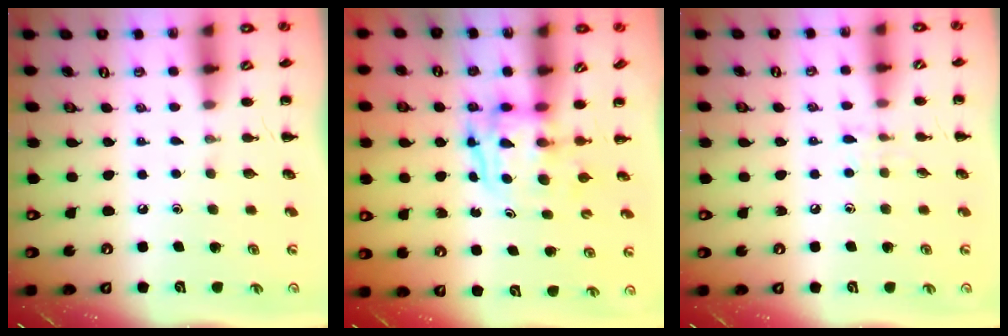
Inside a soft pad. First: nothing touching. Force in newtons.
{"total": 3.9, "press": 3.9, "slide": 0.4}
{"total": 5.4, "press": 5.1, "slide": 1.9}